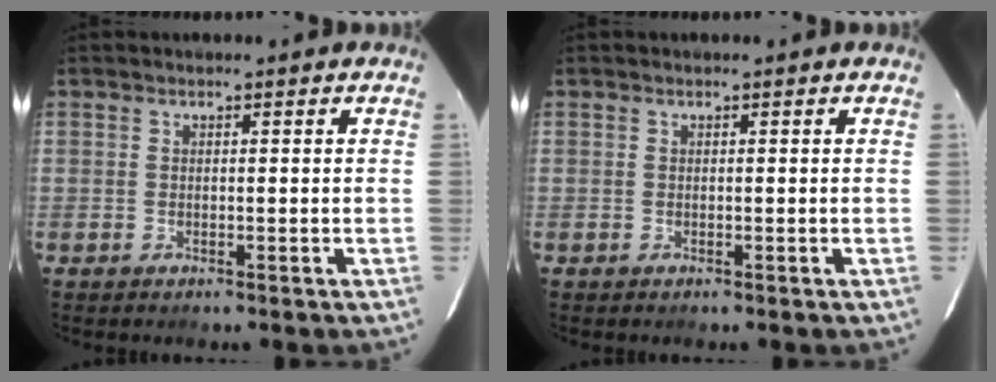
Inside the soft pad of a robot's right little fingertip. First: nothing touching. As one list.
[{"total": 0.0}]